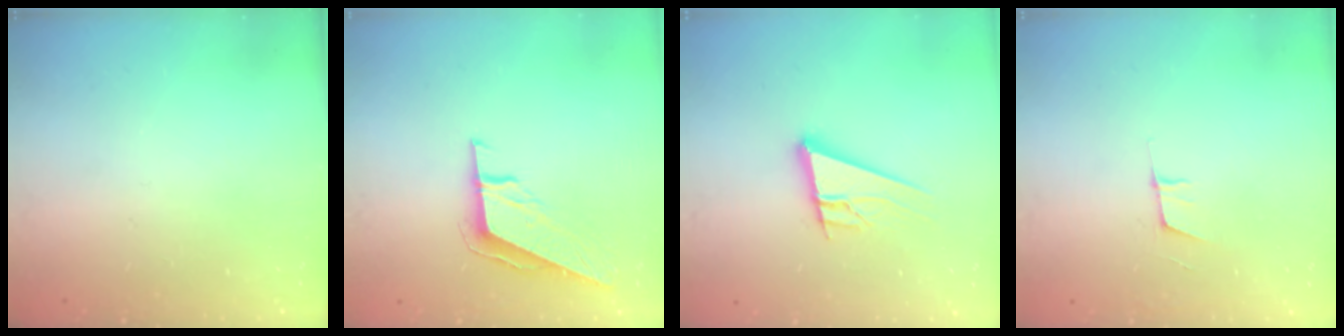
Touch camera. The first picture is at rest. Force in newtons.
{"total": 8.6, "press": 8.6, "slide": 0.2}
{"total": 13.1, "press": 12.7, "slide": 3.4}
{"total": 5.1, "press": 4.3, "slide": 2.6}